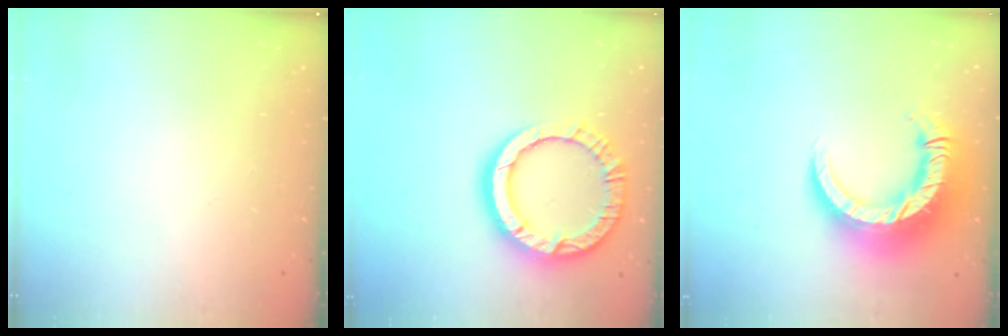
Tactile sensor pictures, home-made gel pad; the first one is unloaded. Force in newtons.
{"total": 16.2, "press": 16.1, "slide": 1.6}
{"total": 15.7, "press": 15.6, "slide": 1.7}